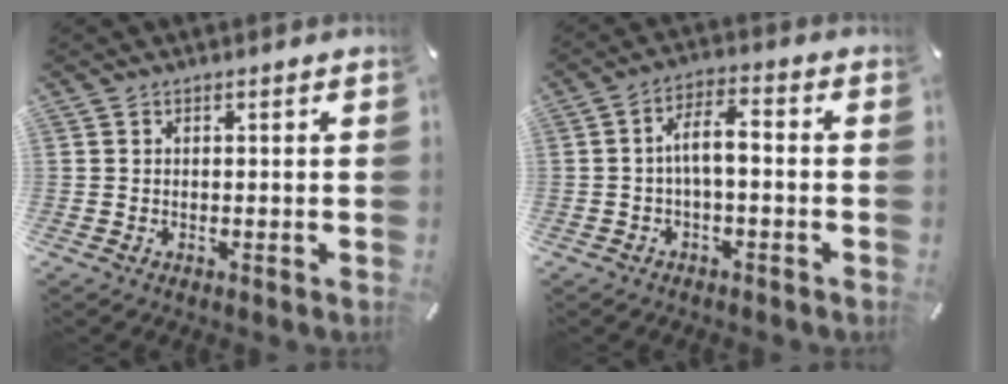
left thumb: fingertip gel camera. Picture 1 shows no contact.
{"total": 6.1, "force": [-0.9, 2.6, 5.5], "torque": [-0.104, 0.017, -0.019]}